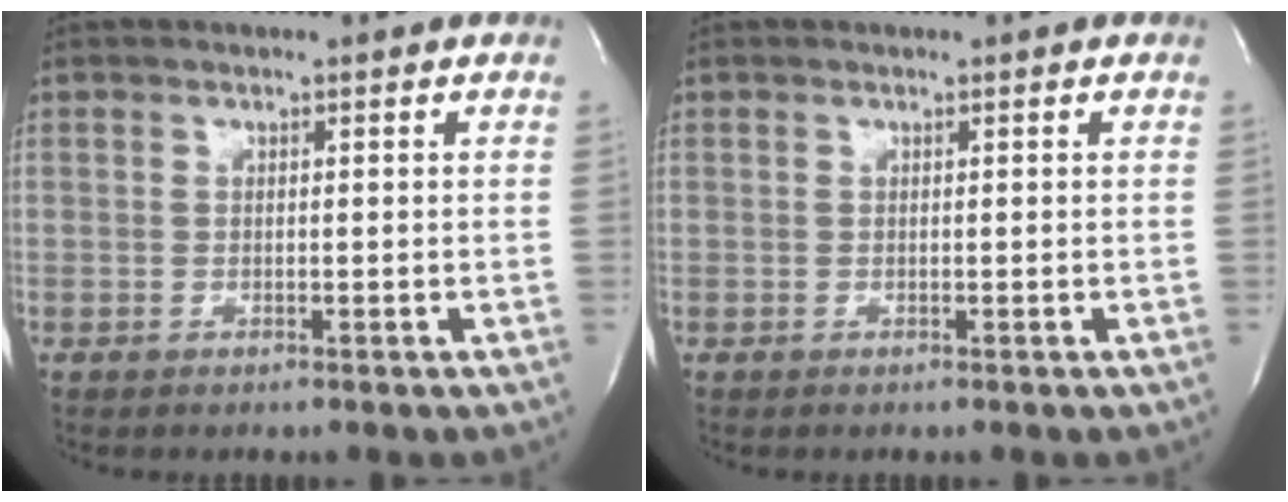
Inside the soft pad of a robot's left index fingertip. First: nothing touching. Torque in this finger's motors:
{"motor_torque": [-0.03, 0.12, 0.00, -0.01]}